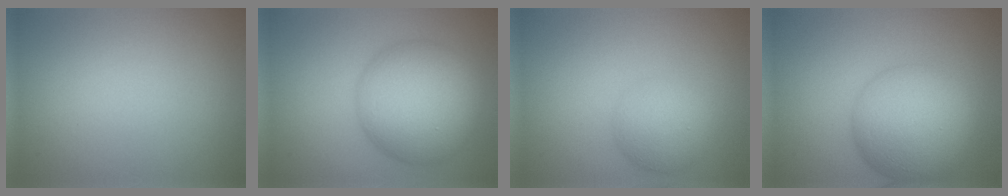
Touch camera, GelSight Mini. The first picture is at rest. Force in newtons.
{"total": 9.8, "press": 9.8, "slide": 0.3}
{"total": 3.7, "press": 3.7, "slide": 0.0}
{"total": 9.0, "press": 9.0, "slide": 0.3}